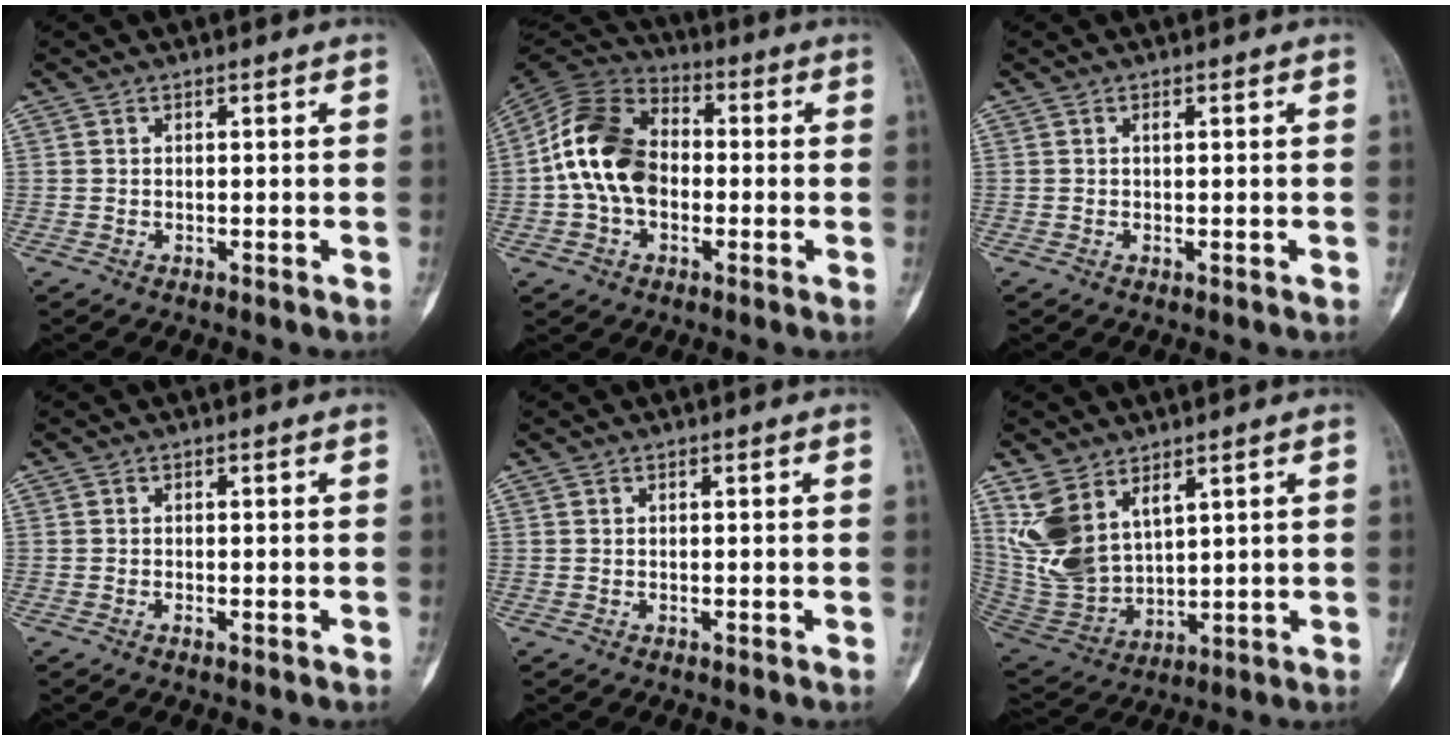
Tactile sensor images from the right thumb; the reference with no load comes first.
{"total": 14.9, "force": [-1.0, 10.5, 10.5], "torque": [-0.186, 0.033, -0.031]}
{"total": 0.7, "force": [0.1, 0.3, 0.6], "torque": [-0.009, 0.000, 0.002]}
{"total": 0.7, "force": [-0.4, 0.3, 0.6], "torque": [-0.012, -0.001, -0.007]}
{"total": 0.0}
{"total": 12.4, "force": [6.4, 7.3, 7.6], "torque": [-0.147, -0.025, 0.156]}